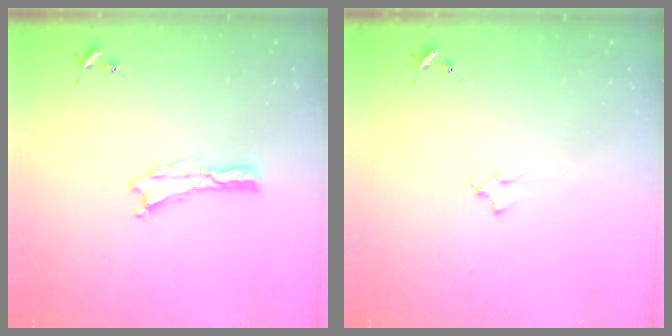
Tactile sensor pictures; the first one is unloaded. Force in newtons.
{"total": 1.3, "press": 1.3, "slide": 0.3}